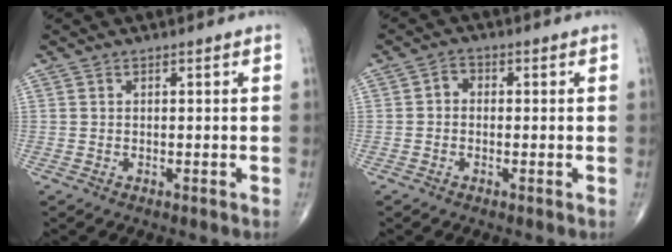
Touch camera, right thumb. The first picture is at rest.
{"total": 2.4, "force": [-0.2, 1.9, 1.3], "torque": [-0.010, 0.010, -0.015]}